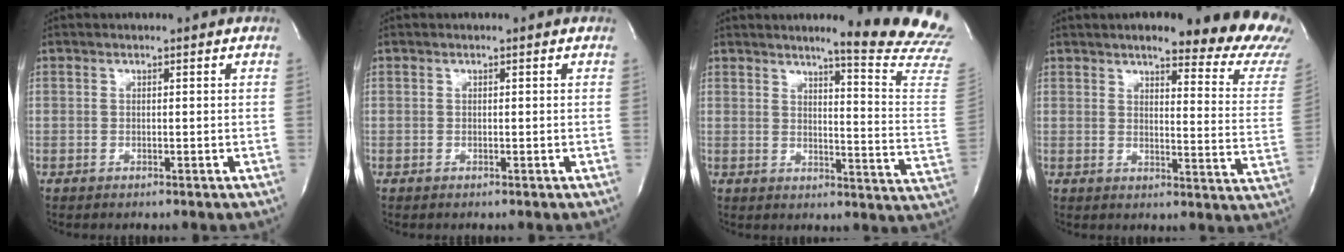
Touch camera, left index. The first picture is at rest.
{"total": 0.0}
{"total": 16.4, "force": [14.8, -1.5, 7.0], "torque": [-0.089, -0.130, 0.159]}
{"total": 20.8, "force": [18.1, 3.0, 10.0], "torque": [-0.115, -0.069, 0.191]}